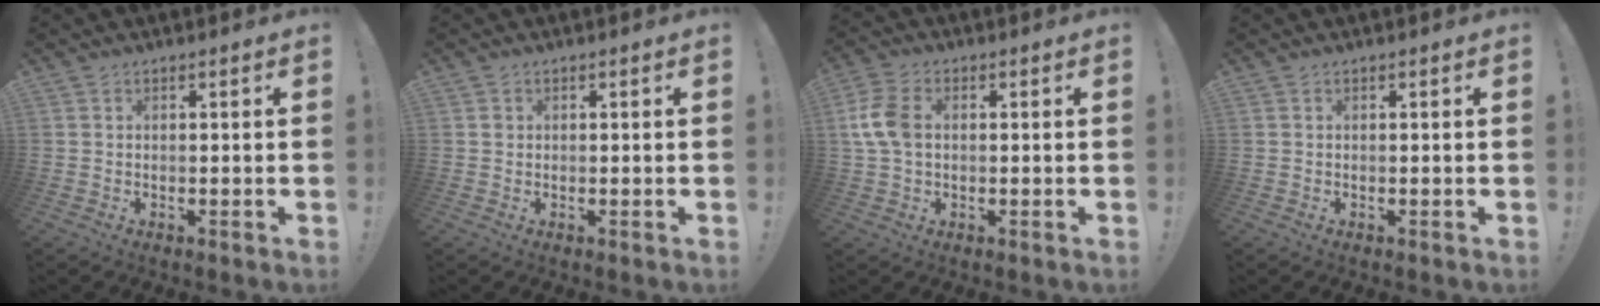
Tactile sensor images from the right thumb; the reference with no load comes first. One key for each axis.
{"total": 0.7, "fx": 0.2, "fy": 0.6, "fz": 0.1, "tx": 0.006, "ty": 0.001, "tz": 0.002}
{"total": 8.6, "fx": 0.7, "fy": 5.8, "fz": 6.3, "tx": -0.138, "ty": 0.004, "tz": 0.014}
{"total": 0.0}